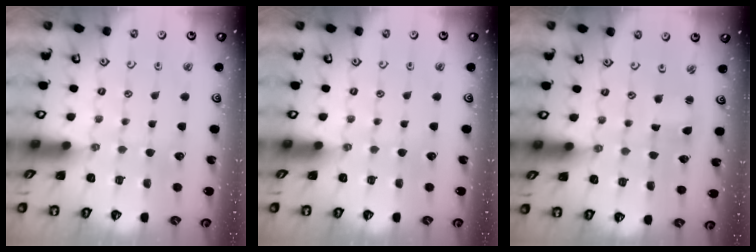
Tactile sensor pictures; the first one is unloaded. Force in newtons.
{"total": 0.0}
{"total": 0.7, "press": 0.7, "slide": 0.1}